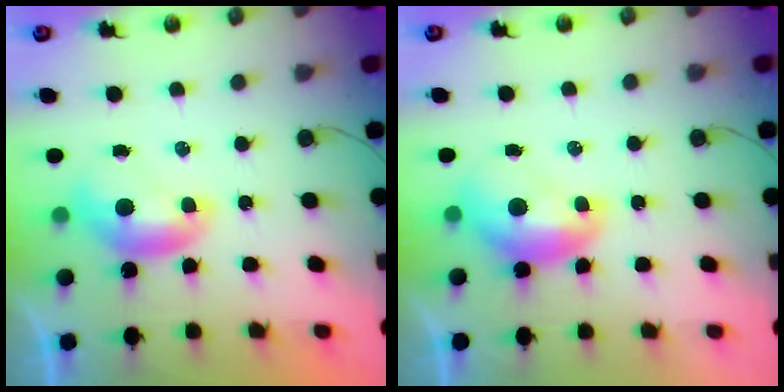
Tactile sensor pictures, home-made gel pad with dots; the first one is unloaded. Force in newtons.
{"total": 2.1, "press": 2.1, "slide": 0.3}